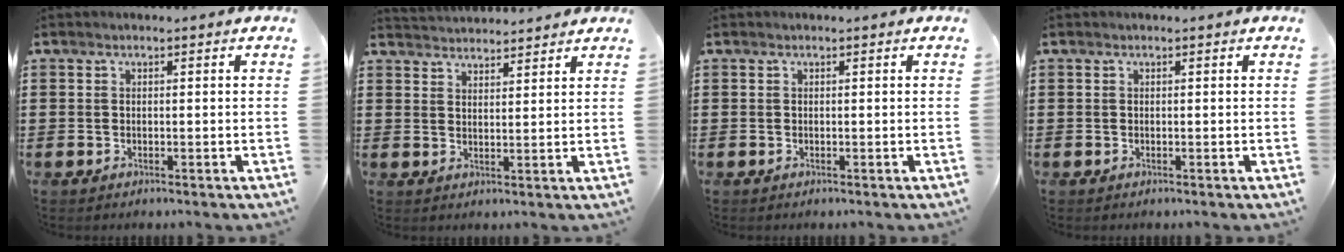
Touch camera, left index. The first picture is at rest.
{"total": 2.9, "force": [2.9, 0.0, -0.4], "torque": [-0.001, -0.011, 0.055]}
{"total": 0.0}
{"total": 0.0}